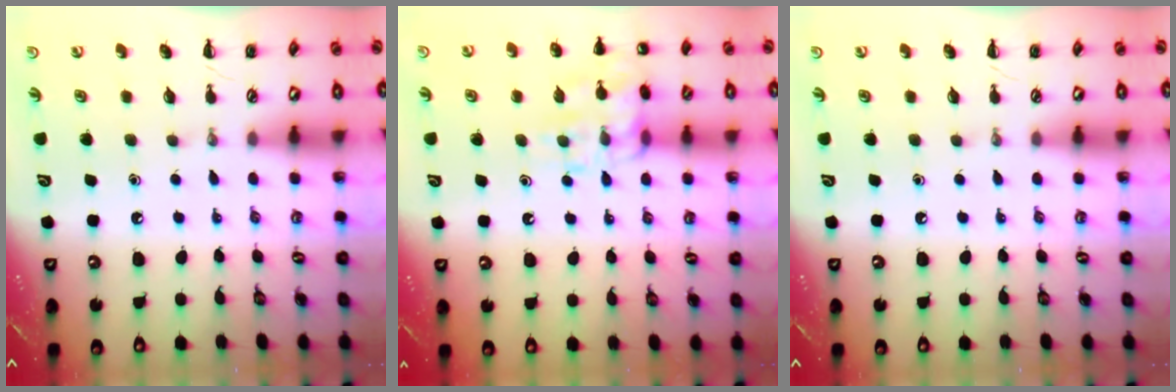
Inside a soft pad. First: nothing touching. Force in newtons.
{"total": 14.2, "press": 14.0, "slide": 2.1}
{"total": 0.0}